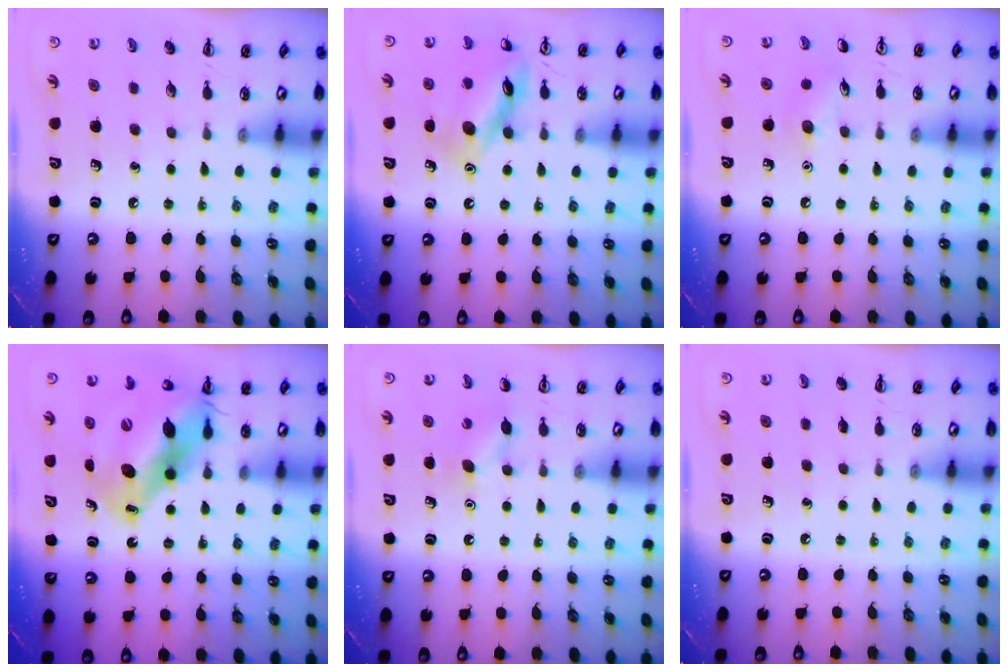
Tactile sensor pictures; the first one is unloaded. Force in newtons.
{"total": 12.7, "press": 12.6, "slide": 1.2}
{"total": 5.9, "press": 5.7, "slide": 1.5}
{"total": 14.1, "press": 13.5, "slide": 4.1}
{"total": 5.1, "press": 5.0, "slide": 1.3}
{"total": 0.0}